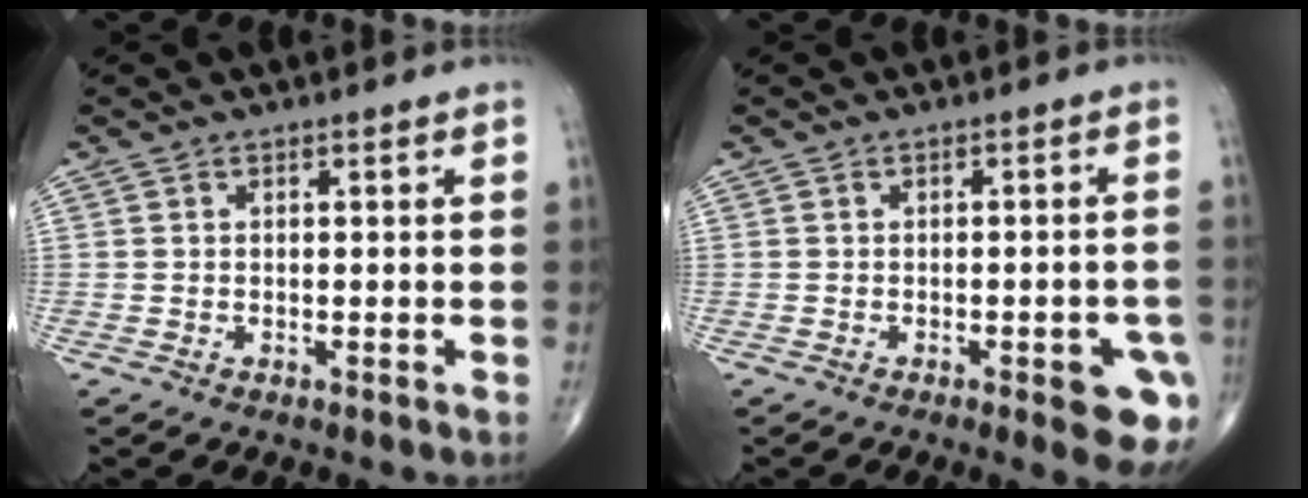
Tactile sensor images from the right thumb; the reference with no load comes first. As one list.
[{"total": 8.5, "force": [-3.6, 2.6, 7.3], "torque": [-0.068, 0.007, -0.040]}]